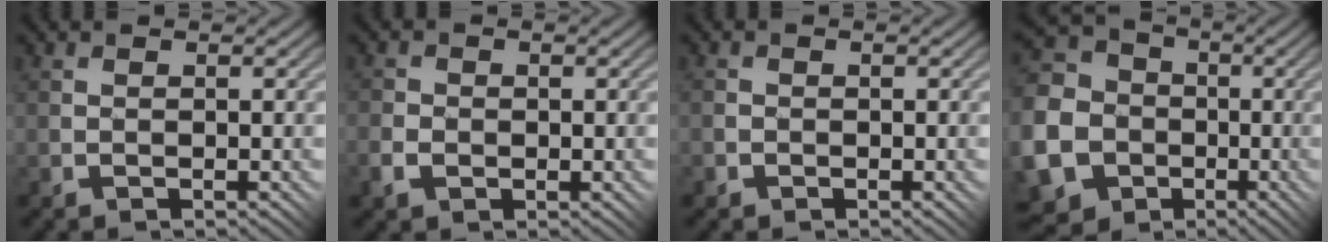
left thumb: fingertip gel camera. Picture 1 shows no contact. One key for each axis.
{"total": 3.0, "fx": -1.1, "fy": 2.4, "fz": 1.4, "tx": -0.032, "ty": -0.006, "tz": -0.027}
{"total": 1.2, "fx": -0.5, "fy": 1.1, "fz": -0.3, "tx": 0.011, "ty": 0.006, "tz": -0.016}
{"total": 20.6, "fx": -5.6, "fy": 18.9, "fz": 6.1, "tx": -0.224, "ty": -0.038, "tz": -0.127}